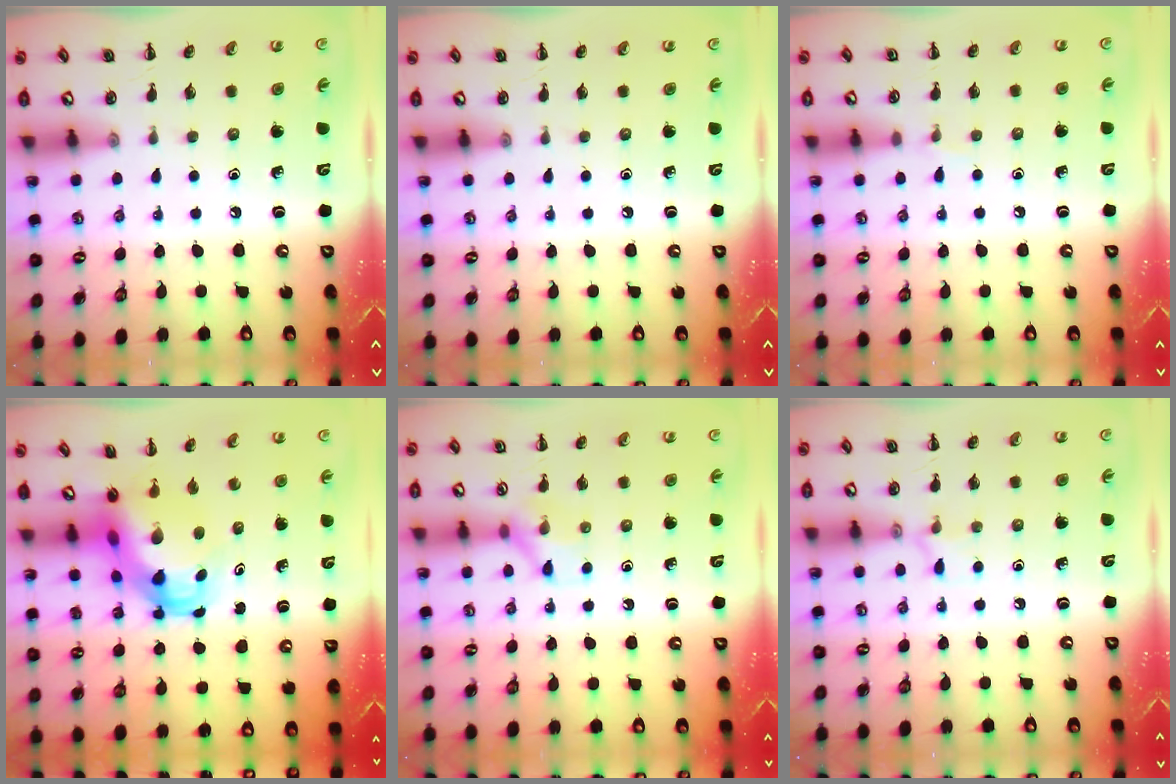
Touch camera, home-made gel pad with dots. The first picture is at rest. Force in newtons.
{"total": 0.0}
{"total": 3.6, "press": 3.4, "slide": 1.2}
{"total": 5.8, "press": 5.6, "slide": 1.6}
{"total": 8.1, "press": 8.1, "slide": 0.4}
{"total": 5.6, "press": 5.4, "slide": 1.3}